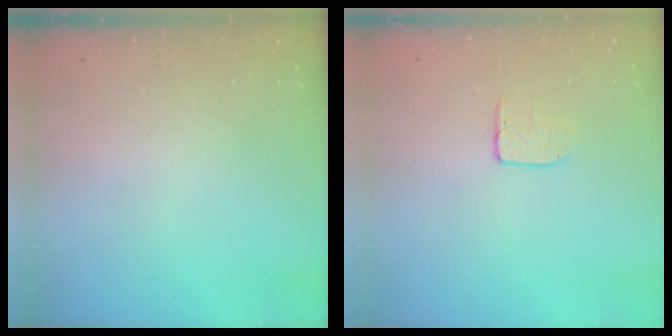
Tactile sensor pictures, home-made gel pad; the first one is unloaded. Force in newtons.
{"total": 6.1, "press": 6.1, "slide": 0.4}